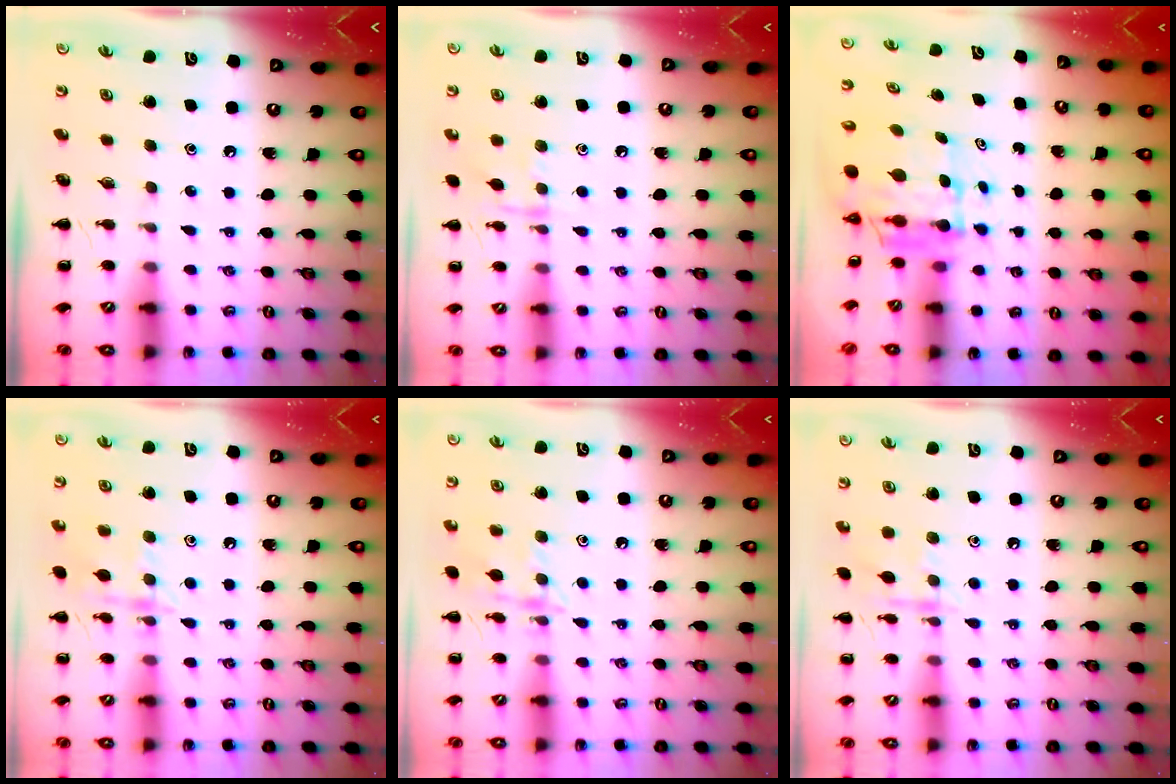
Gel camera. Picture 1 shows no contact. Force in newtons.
{"total": 6.7, "press": 6.7, "slide": 0.8}
{"total": 6.2, "press": 5.9, "slide": 1.9}
{"total": 10.2, "press": 10.2, "slide": 0.6}
{"total": 10.9, "press": 10.9, "slide": 0.7}
{"total": 8.2, "press": 8.1, "slide": 1.3}